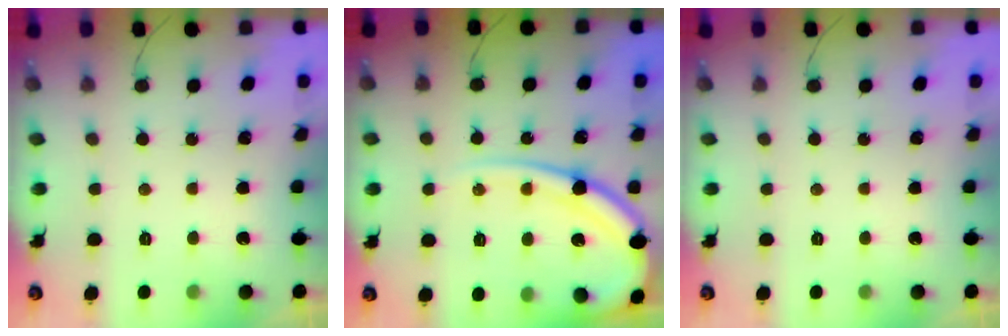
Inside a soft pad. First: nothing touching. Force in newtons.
{"total": 16.8, "press": 16.7, "slide": 1.7}
{"total": 0.0}